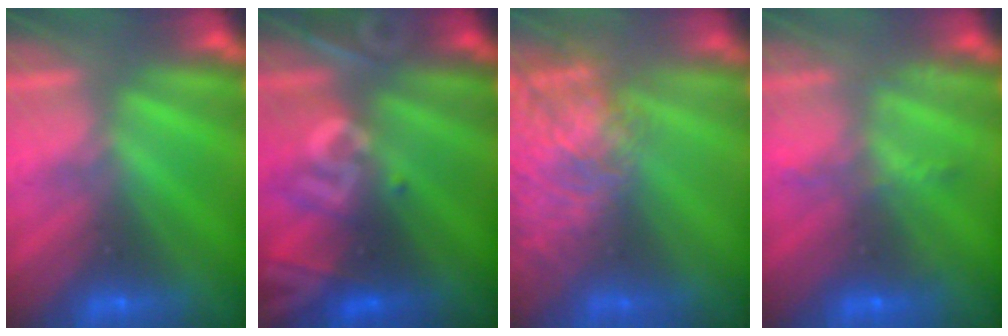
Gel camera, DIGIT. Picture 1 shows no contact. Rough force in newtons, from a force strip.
{"total": 2.9}
{"total": 10.8}
{"total": 2.3}